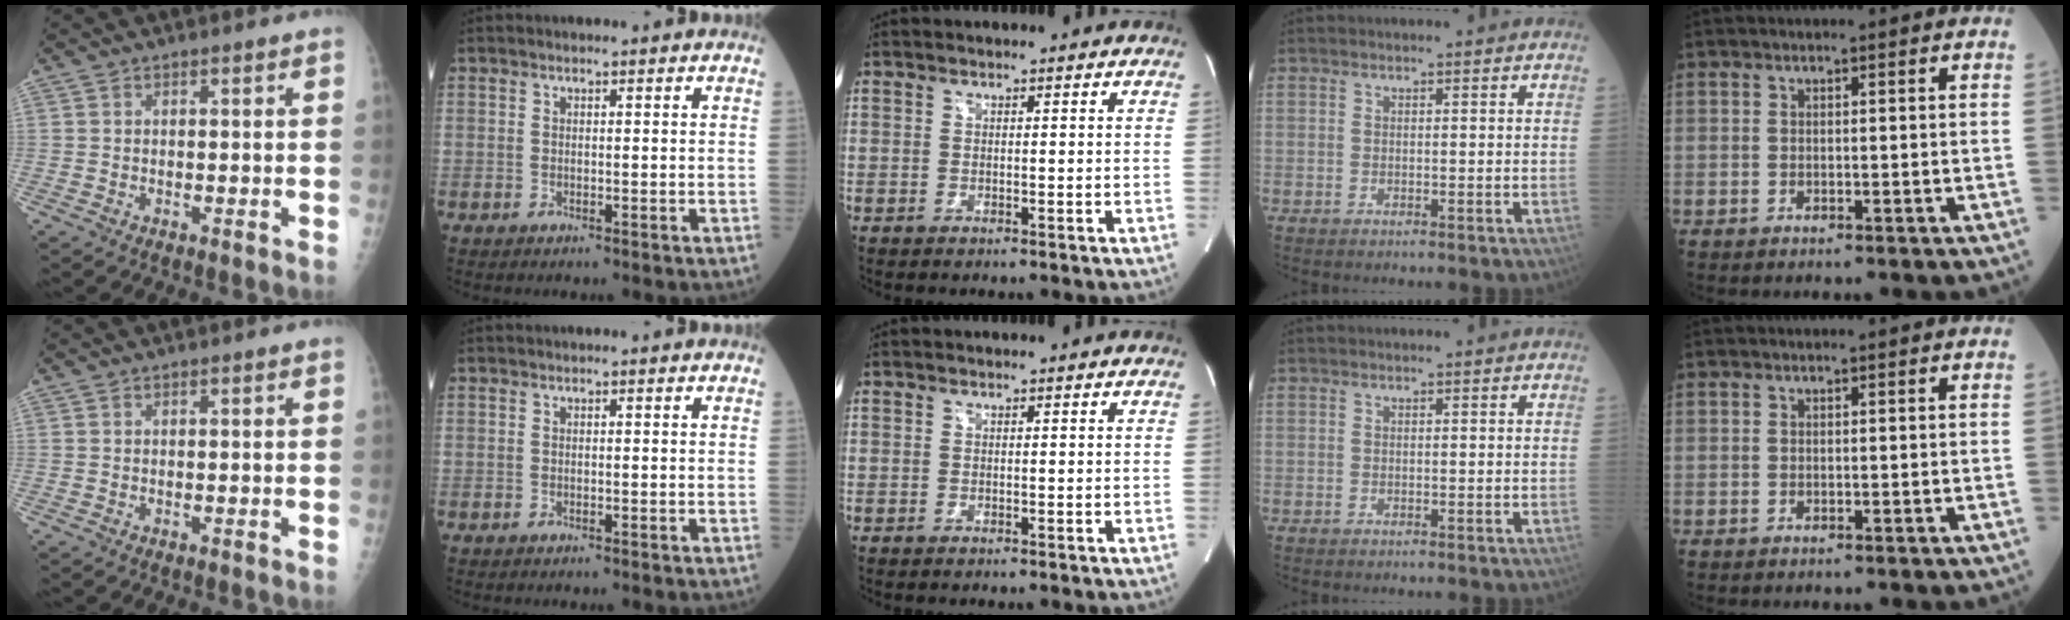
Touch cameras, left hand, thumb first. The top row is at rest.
{}